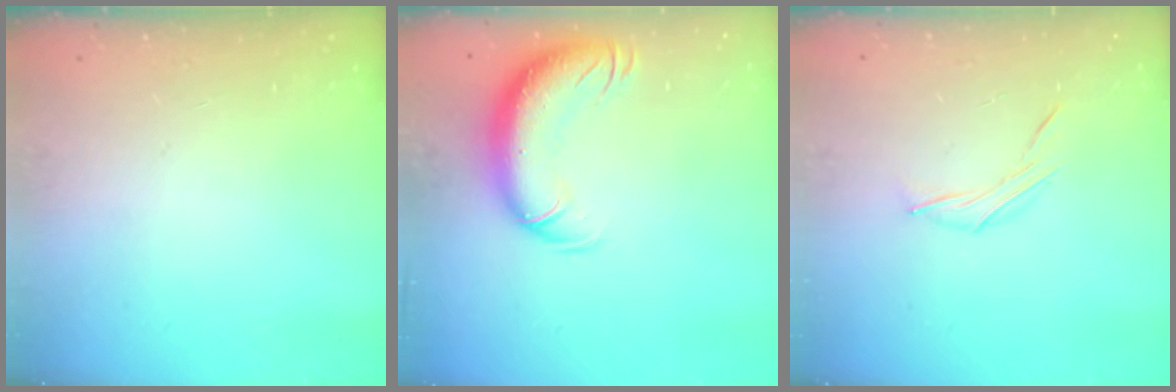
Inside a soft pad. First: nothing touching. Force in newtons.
{"total": 13.4, "press": 13.0, "slide": 3.5}
{"total": 6.1, "press": 6.0, "slide": 1.5}